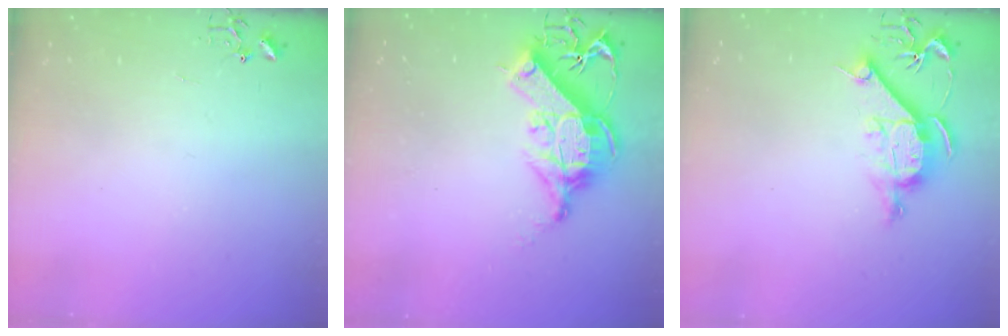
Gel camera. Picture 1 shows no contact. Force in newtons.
{"total": 13.7, "press": 13.5, "slide": 2.2}
{"total": 10.4, "press": 10.4, "slide": 1.2}